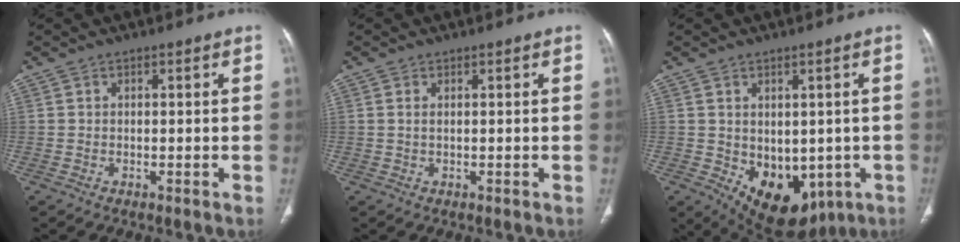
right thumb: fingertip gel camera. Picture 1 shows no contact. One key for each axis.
{"total": 0.9, "fx": 0.2, "fy": 0.4, "fz": 0.7, "tx": -0.023, "ty": 0.005, "tz": 0.007}
{"total": 13.5, "fx": -3.1, "fy": 9.0, "fz": 9.5, "tx": -0.101, "ty": -0.005, "tz": -0.015}